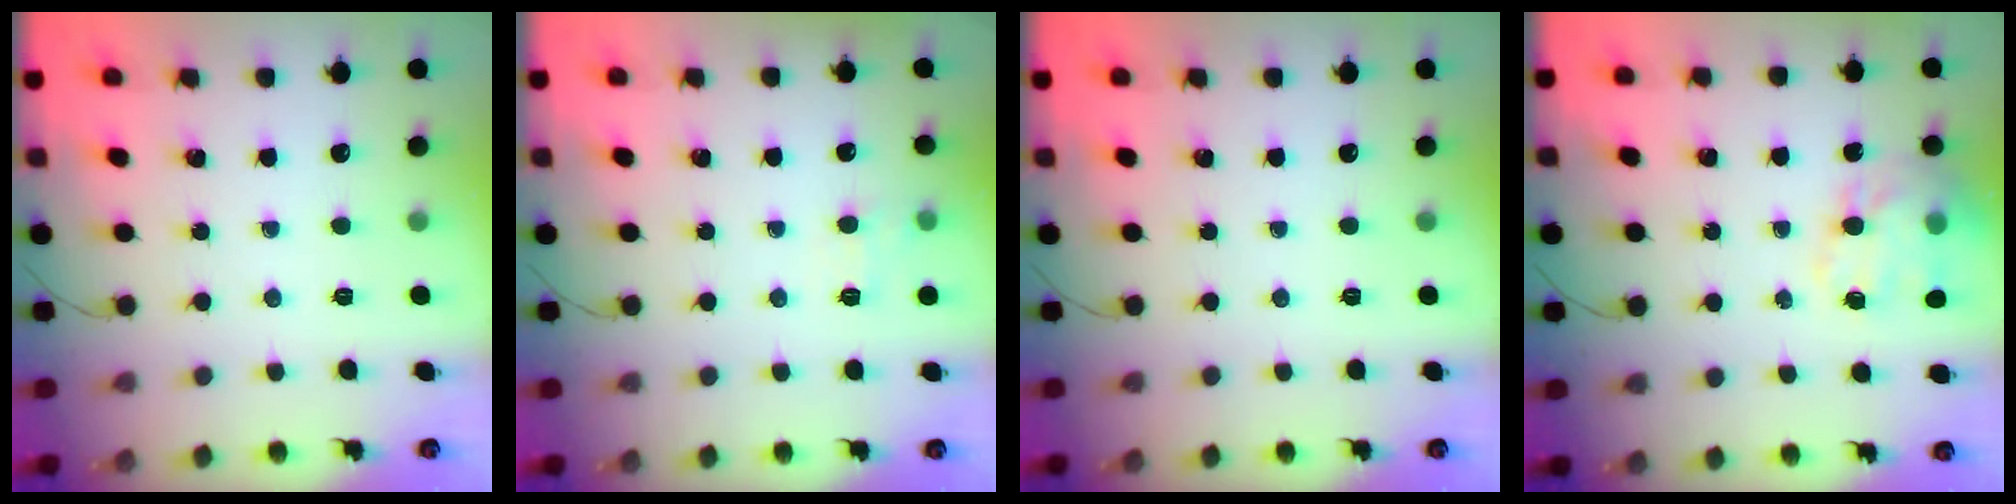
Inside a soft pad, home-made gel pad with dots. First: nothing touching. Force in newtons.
{"total": 6.5, "press": 6.2, "slide": 2.0}
{"total": 0.0}
{"total": 16.4, "press": 16.0, "slide": 3.5}